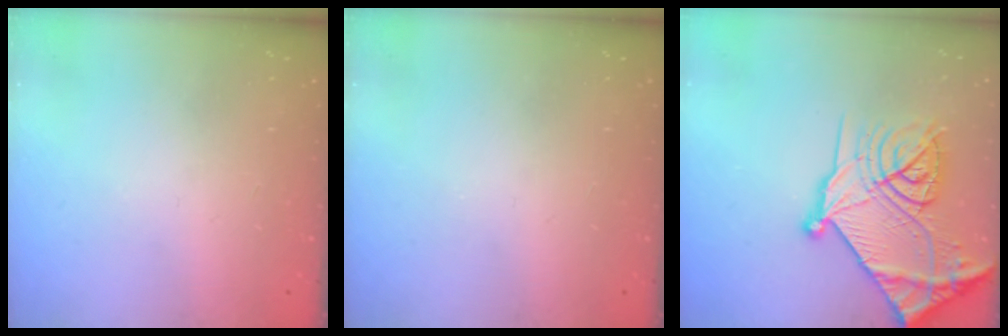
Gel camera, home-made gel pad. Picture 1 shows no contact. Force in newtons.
{"total": 0.0}
{"total": 30.3, "press": 30.1, "slide": 3.2}